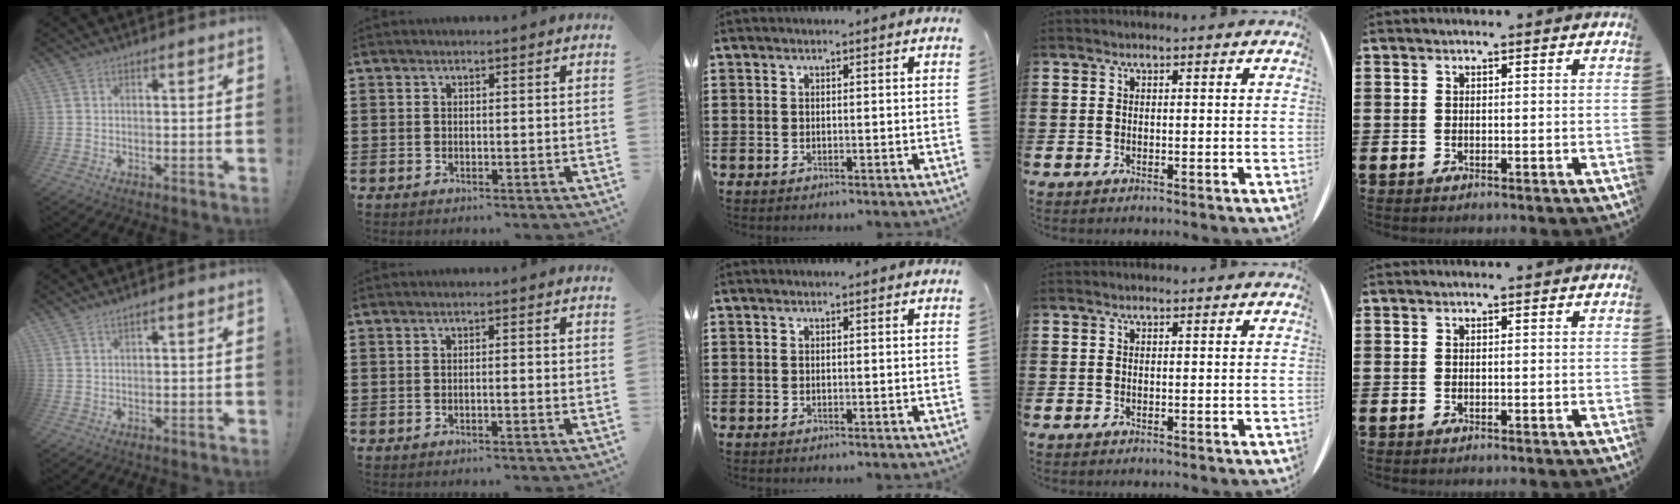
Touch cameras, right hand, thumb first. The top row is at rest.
{"thumb": {"total": 1.7, "force": [1.2, 0.2, 1.1], "torque": [-0.024, -0.002, 0.022]}, "index": {"total": 1.3, "force": [-0.3, 0.0, 1.2], "torque": [-0.019, -0.001, -0.006]}}